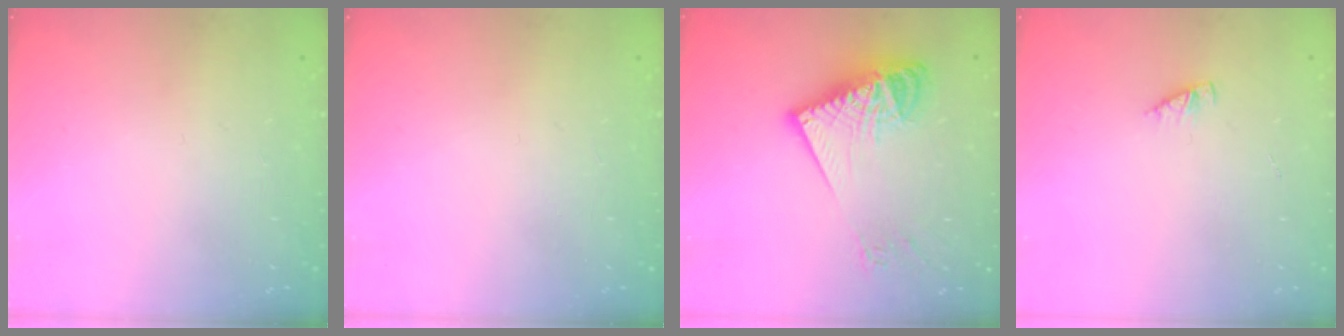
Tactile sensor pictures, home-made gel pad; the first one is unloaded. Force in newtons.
{"total": 0.0}
{"total": 16.5, "press": 16.4, "slide": 1.9}
{"total": 2.4, "press": 2.4, "slide": 0.3}